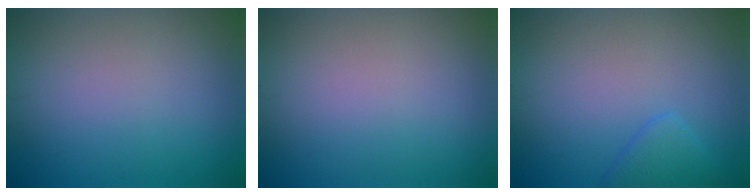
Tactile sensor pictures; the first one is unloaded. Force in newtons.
{"total": 0.0}
{"total": 2.0, "press": 1.9, "slide": 0.0}